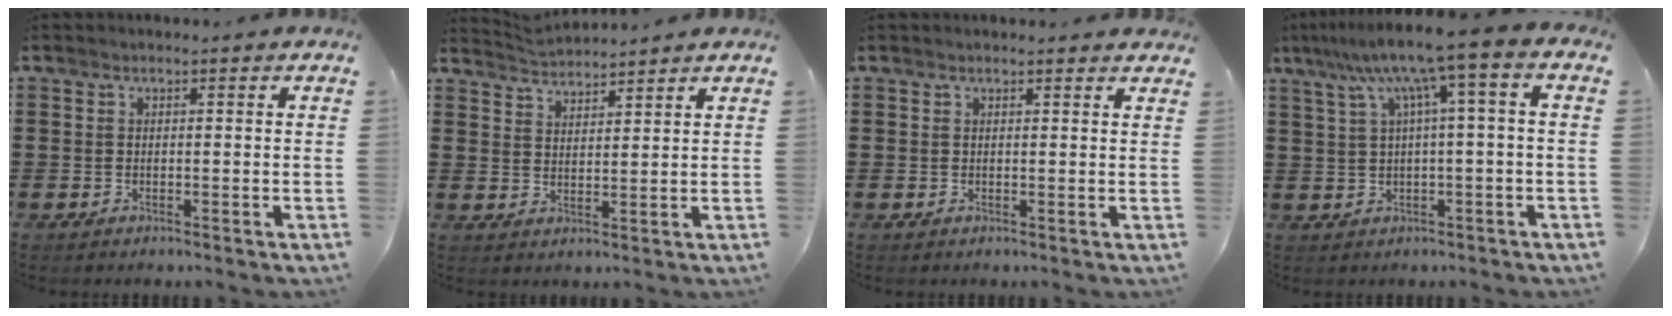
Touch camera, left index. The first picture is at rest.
{"total": 3.0, "force": [2.9, -0.3, -0.6], "torque": [0.001, -0.012, 0.055]}
{"total": 1.1, "force": [1.1, 0.0, 0.3], "torque": [-0.008, -0.002, 0.022]}
{"total": 7.7, "force": [2.2, -0.3, 7.4], "torque": [-0.148, -0.012, 0.029]}